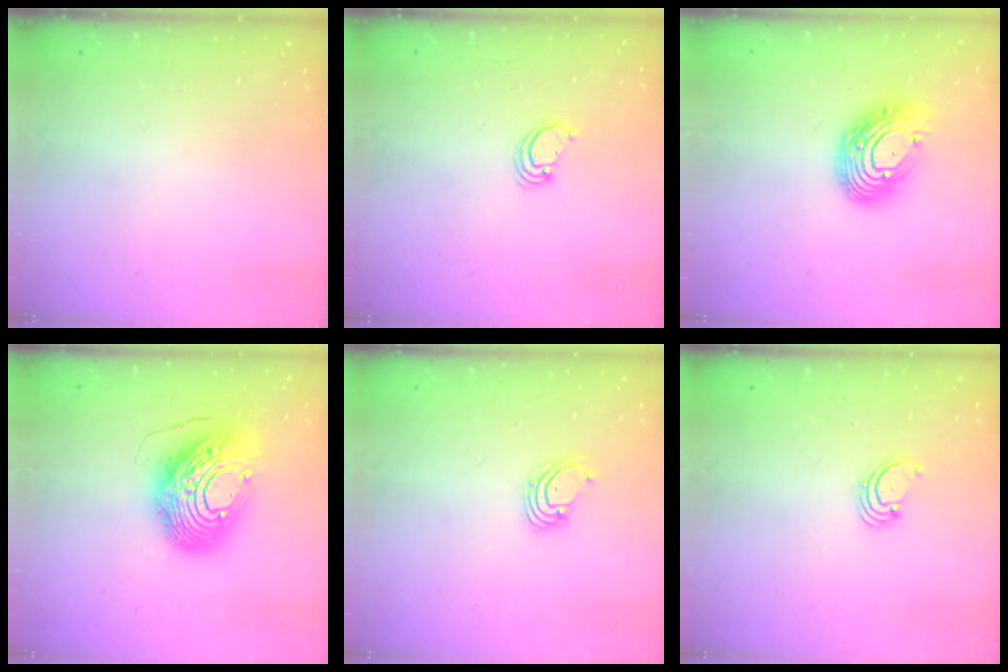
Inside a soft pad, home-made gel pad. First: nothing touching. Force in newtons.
{"total": 2.6, "press": 2.6, "slide": 0.2}
{"total": 13.7, "press": 13.7, "slide": 0.9}
{"total": 18.0, "press": 17.9, "slide": 1.9}
{"total": 1.8, "press": 1.8, "slide": 0.2}
{"total": 1.7, "press": 1.7, "slide": 0.2}